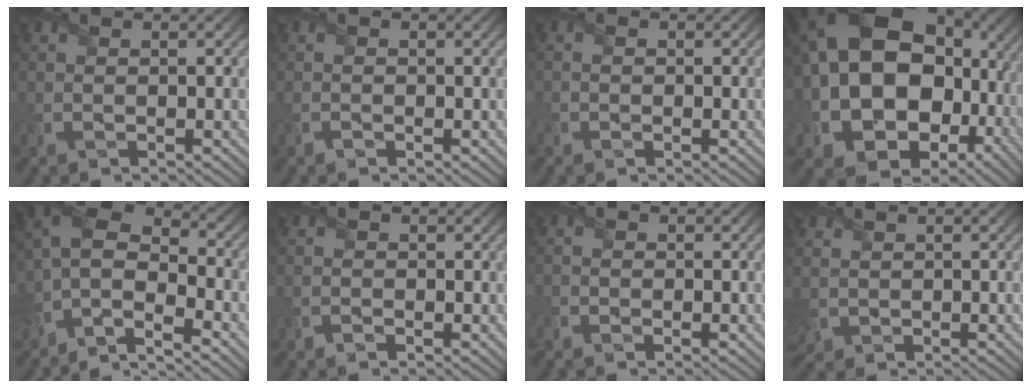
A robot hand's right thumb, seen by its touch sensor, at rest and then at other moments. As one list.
[{"total": 0.7, "force": [-0.3, 0.3, 0.6], "torque": [-0.010, -0.001, -0.005]}, {"total": 1.0, "force": [-0.6, 0.8, 0.2], "torque": [-0.004, -0.001, -0.008]}, {"total": 21.5, "force": [0.0, 16.9, 13.3], "torque": [-0.277, -0.021, 0.017]}, {"total": 9.8, "force": [-4.7, 4.0, 7.6], "torque": [-0.163, 0.003, -0.094]}, {"total": 0.6, "force": [-0.4, 0.3, 0.3], "torque": [-0.006, -0.002, -0.009]}, {"total": 1.3, "force": [-0.8, 1.0, 0.4], "torque": [-0.011, -0.002, -0.010]}, {"total": 2.0, "force": [0.7, 1.8, 0.4], "torque": [-0.028, -0.002, 0.015]}]